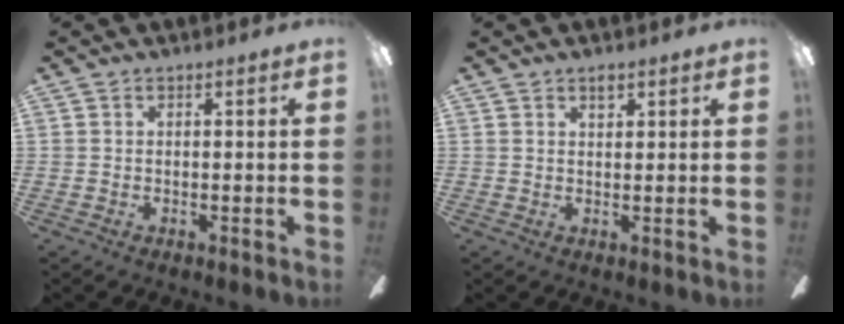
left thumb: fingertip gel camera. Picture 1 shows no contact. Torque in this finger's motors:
{"motor_torque": [0.20, 0.07, 0.11, -0.13, 0.01]}